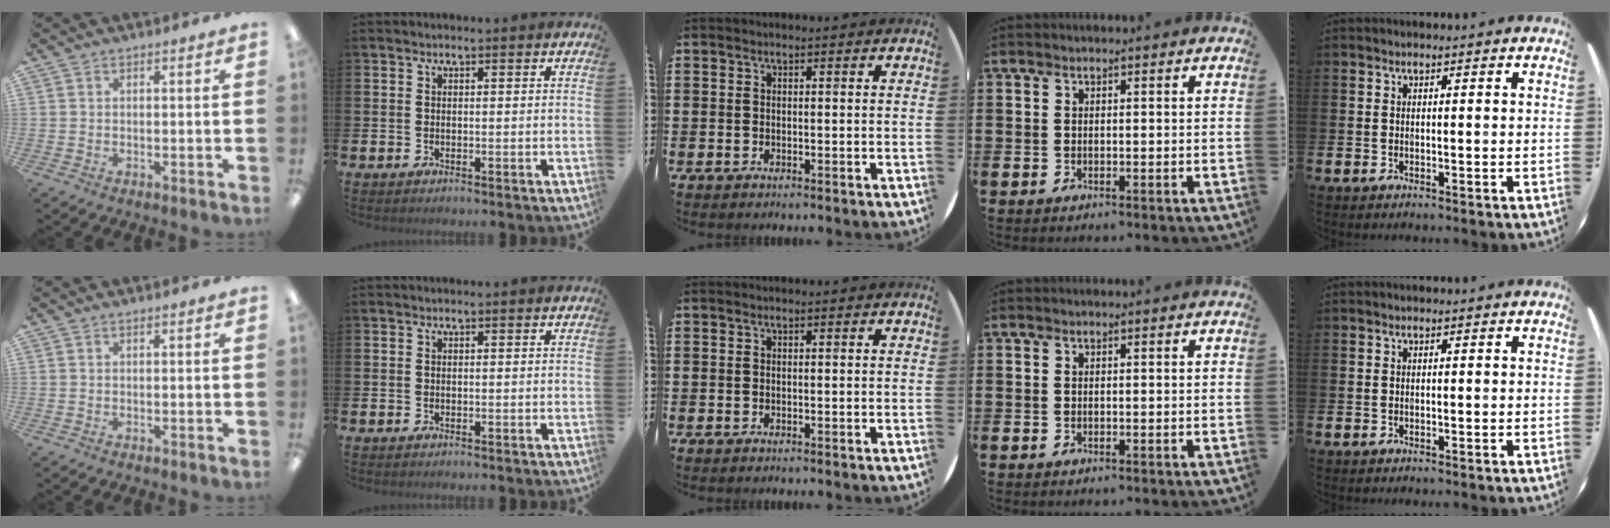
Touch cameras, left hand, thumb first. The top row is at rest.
{}